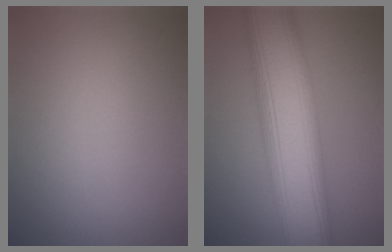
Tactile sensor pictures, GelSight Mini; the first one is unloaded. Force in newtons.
{"total": 12.6, "press": 12.6, "slide": 0.7}